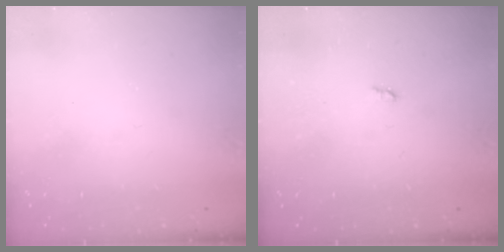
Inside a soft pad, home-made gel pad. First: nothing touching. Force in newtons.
{"total": 1.2, "press": 1.2, "slide": 0.2}